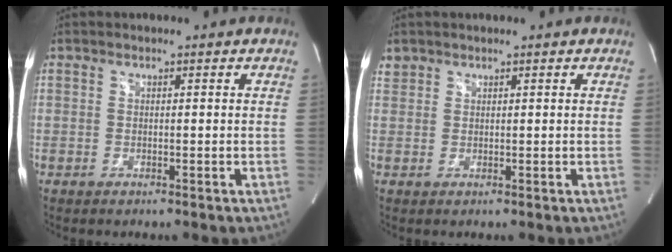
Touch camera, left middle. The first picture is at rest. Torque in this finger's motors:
{"motor_torque": [0.07, -0.06, 0.04, 0.01]}